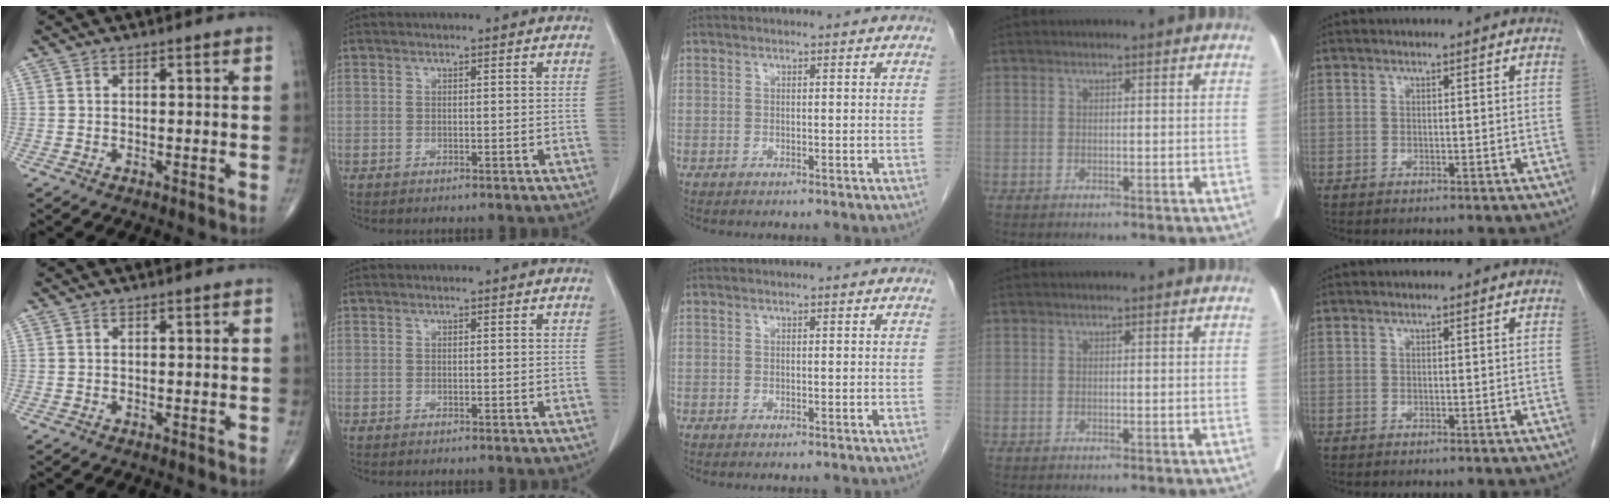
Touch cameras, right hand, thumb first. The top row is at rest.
{}